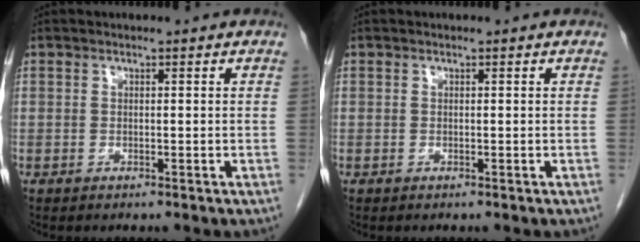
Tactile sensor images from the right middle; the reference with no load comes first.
{"total": 0.0}